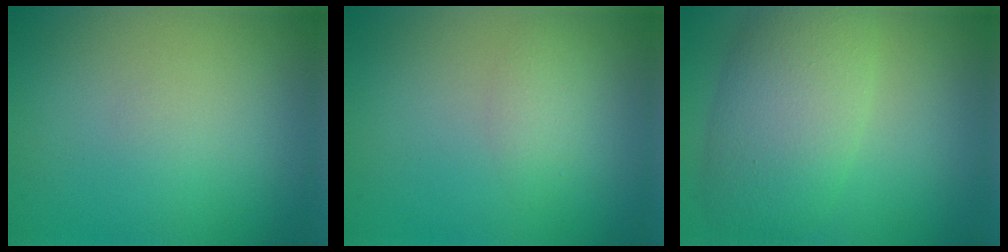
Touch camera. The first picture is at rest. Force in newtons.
{"total": 1.4, "press": 1.4, "slide": 0.1}
{"total": 7.6, "press": 7.6, "slide": 0.6}